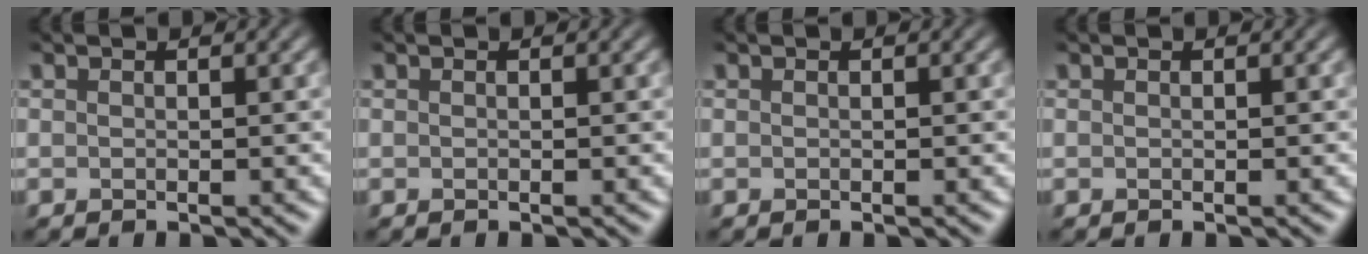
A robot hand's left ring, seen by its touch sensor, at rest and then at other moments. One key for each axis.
{"total": 0.0}
{"total": 0.0}
{"total": 0.0}